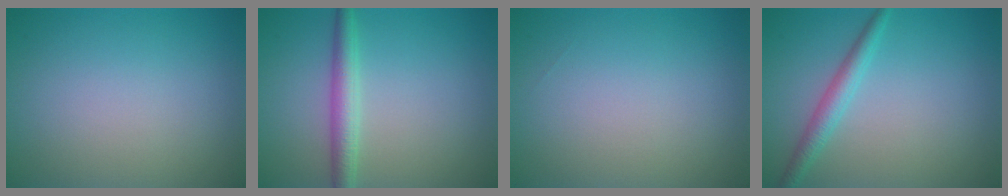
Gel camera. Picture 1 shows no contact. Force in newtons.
{"total": 2.8, "press": 2.8, "slide": 0.0}
{"total": 0.0}
{"total": 2.3, "press": 2.3, "slide": 0.1}